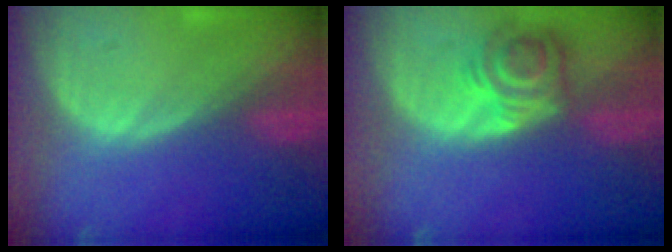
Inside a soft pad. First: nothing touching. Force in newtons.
{"total": 5.6, "press": 5.5, "slide": 1.0}